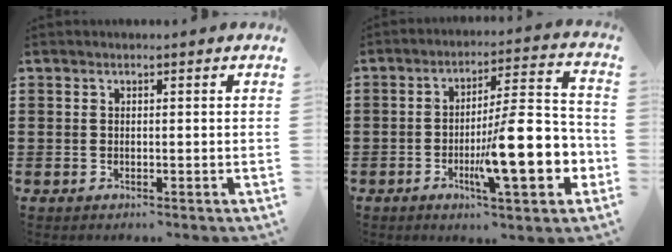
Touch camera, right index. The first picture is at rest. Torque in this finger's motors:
{"motor_torque": [1.78, -0.35, 1.05, 0.21]}